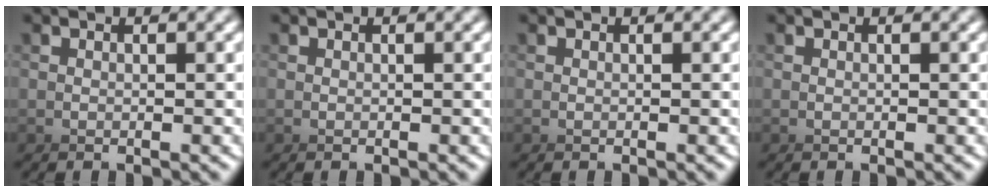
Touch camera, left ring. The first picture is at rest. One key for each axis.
{"total": 0.0}
{"total": 0.0}
{"total": 0.0}